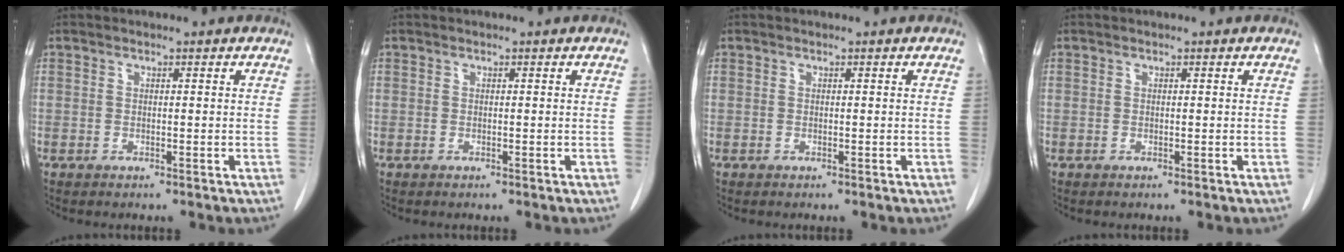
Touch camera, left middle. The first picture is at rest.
{"total": 0.0}
{"total": 0.0}
{"total": 0.0}